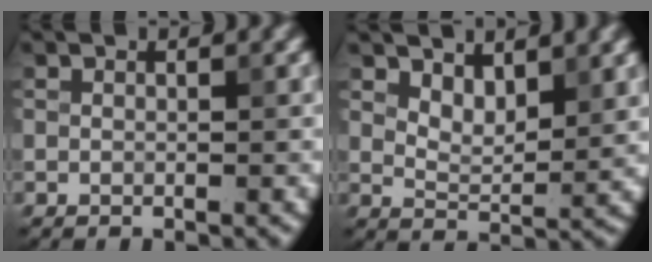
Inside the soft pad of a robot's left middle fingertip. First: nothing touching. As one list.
[{"total": 3.1, "force": [2.2, 1.2, 1.8], "torque": [-0.032, -0.008, 0.040]}]